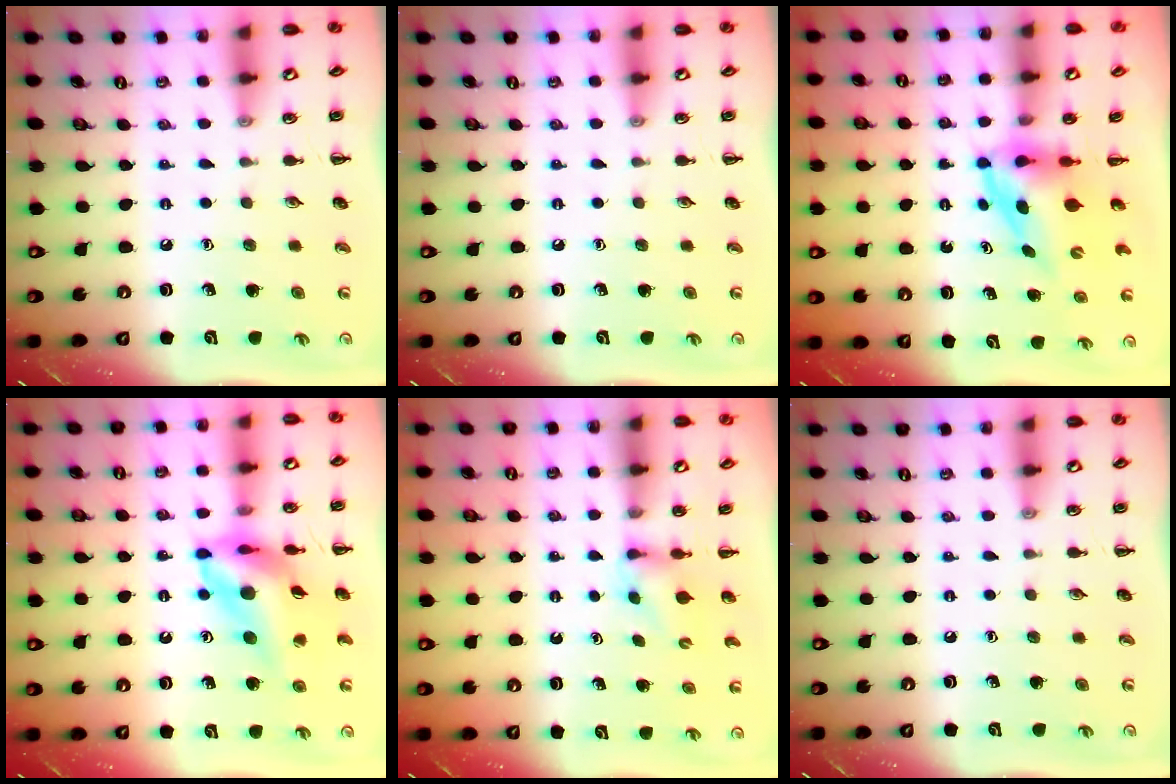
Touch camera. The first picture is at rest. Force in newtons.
{"total": 0.0}
{"total": 4.0, "press": 3.9, "slide": 0.8}
{"total": 14.2, "press": 13.5, "slide": 4.6}
{"total": 2.8, "press": 2.5, "slide": 1.3}
{"total": 0.0}